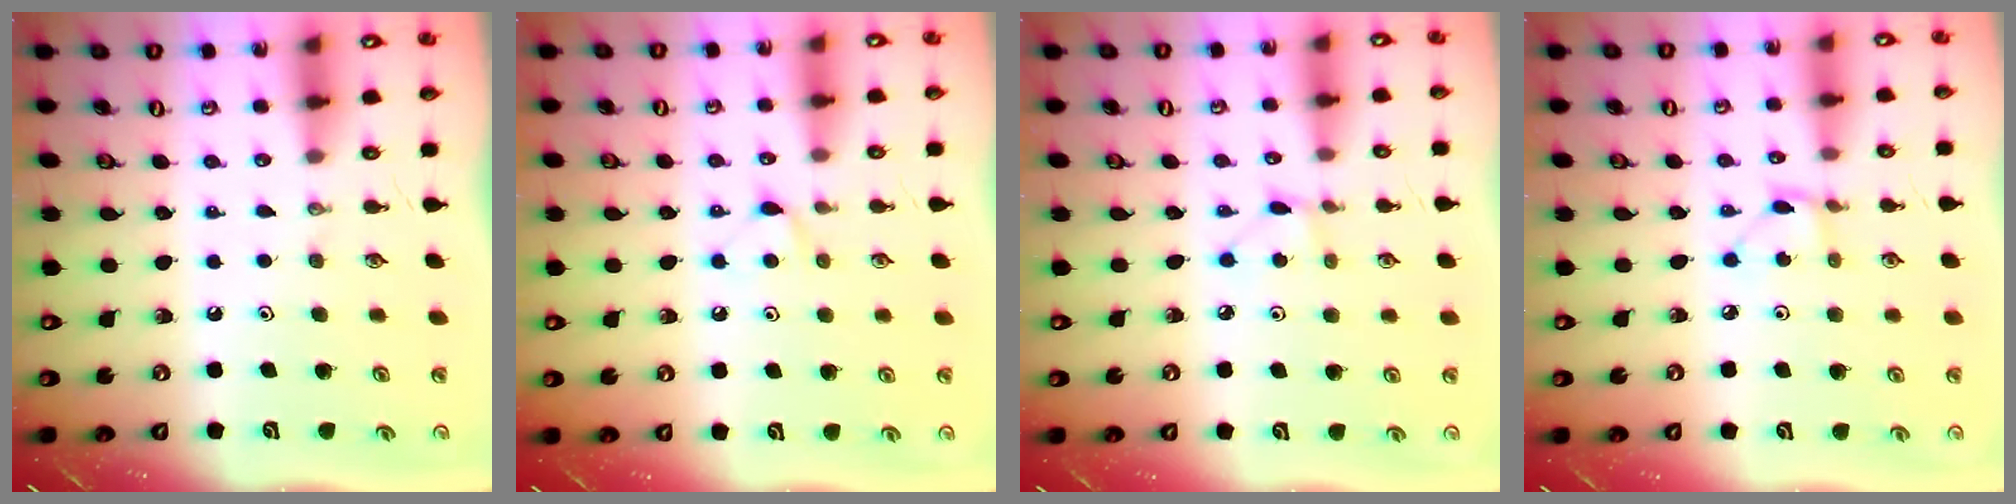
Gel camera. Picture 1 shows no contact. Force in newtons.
{"total": 5.6, "press": 5.6, "slide": 0.6}
{"total": 2.7, "press": 2.7, "slide": 0.3}
{"total": 2.1, "press": 2.0, "slide": 0.2}